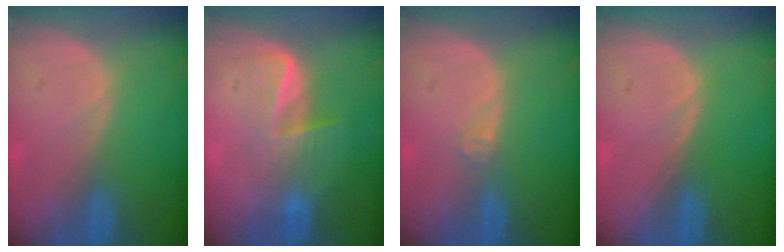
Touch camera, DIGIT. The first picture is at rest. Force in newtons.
{"total": 6.5, "press": 5.6, "slide": 3.4}
{"total": 1.5, "press": 1.2, "slide": 0.9}
{"total": 0.0}